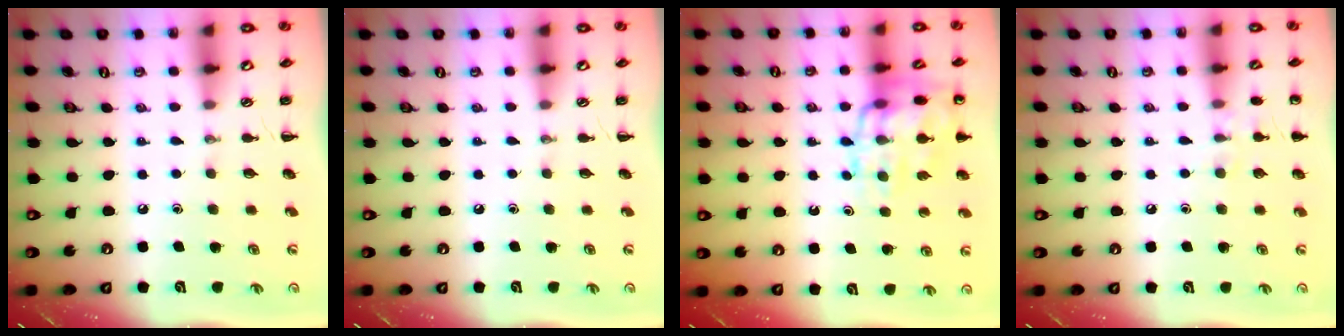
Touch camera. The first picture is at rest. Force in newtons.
{"total": 0.0}
{"total": 15.6, "press": 15.5, "slide": 1.9}
{"total": 6.3, "press": 6.0, "slide": 2.0}